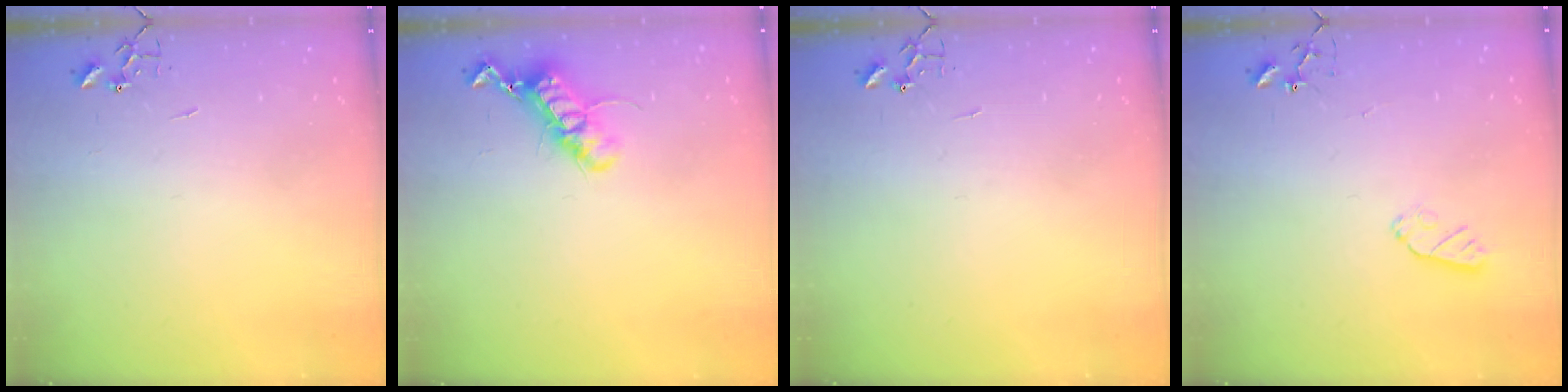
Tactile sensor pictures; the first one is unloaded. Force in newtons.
{"total": 12.2, "press": 12.2, "slide": 0.9}
{"total": 0.0}
{"total": 5.5, "press": 5.4, "slide": 1.1}